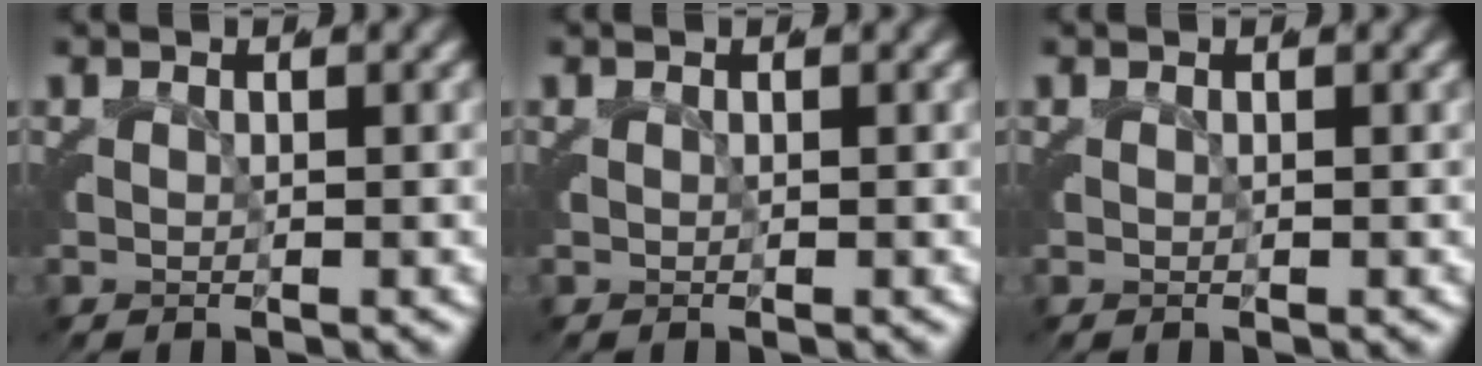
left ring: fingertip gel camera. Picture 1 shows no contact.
{"total": 0.0}
{"total": 0.0}